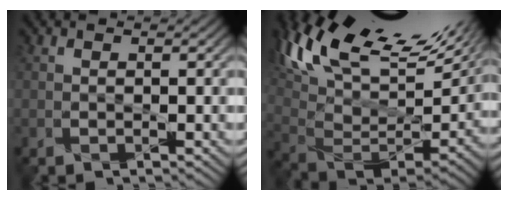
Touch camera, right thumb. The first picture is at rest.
{"total": 20.1, "force": [12.7, 7.6, 13.6], "torque": [-0.271, 0.043, 0.215]}